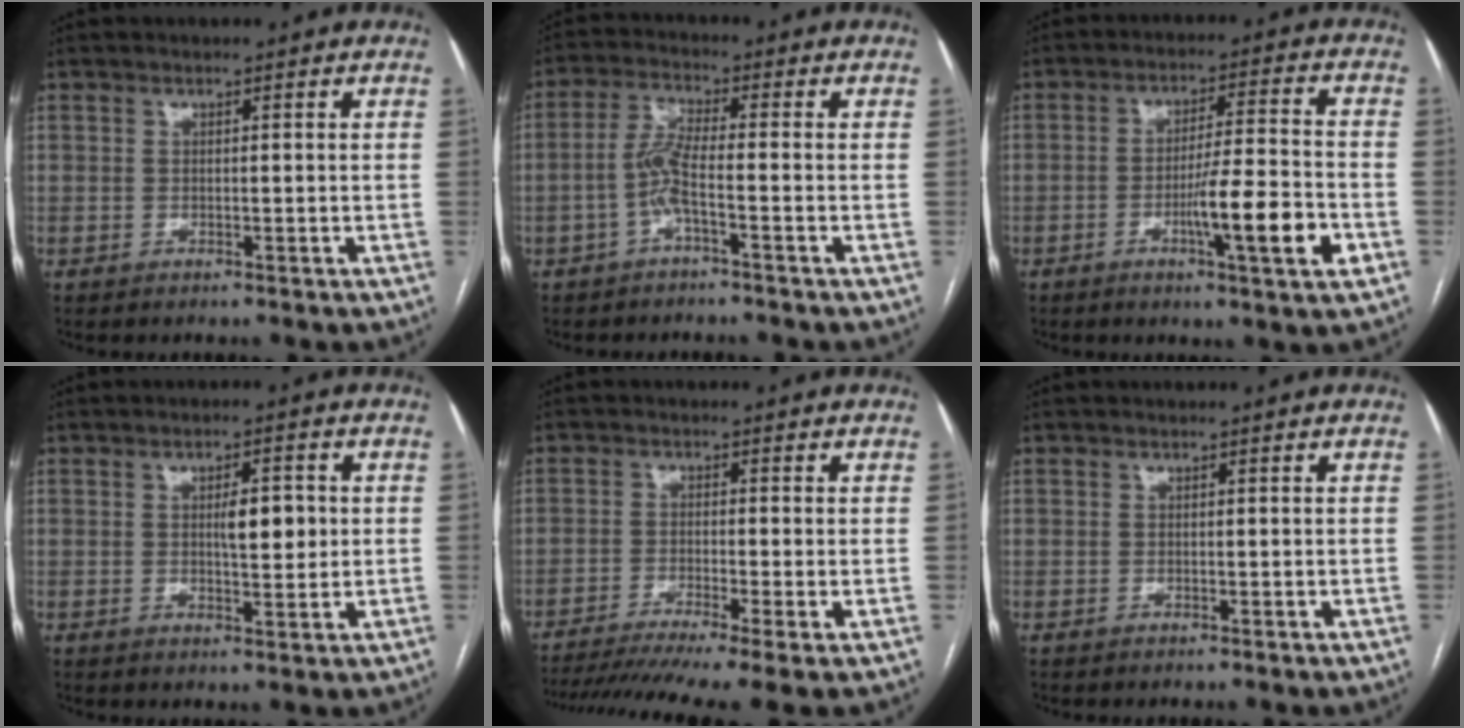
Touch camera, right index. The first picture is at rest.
{"total": 4.7, "force": [-1.8, 0.2, 4.3], "torque": [-0.094, 0.010, -0.038]}
{"total": 11.1, "force": [-3.9, 0.1, 10.4], "torque": [-0.165, -0.007, -0.064]}
{"total": 4.9, "force": [0.6, 1.4, 4.6], "torque": [-0.070, 0.003, 0.010]}
{"total": 12.4, "force": [-9.2, 0.0, 8.3], "torque": [-0.135, -0.023, -0.148]}
{"total": 0.0}